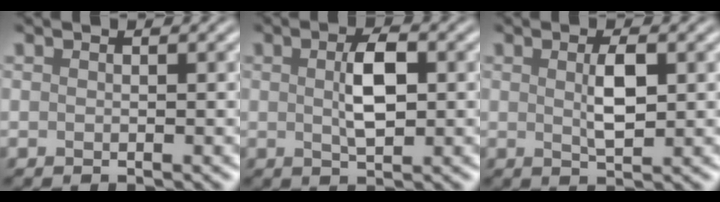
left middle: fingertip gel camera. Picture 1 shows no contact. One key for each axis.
{"total": 3.7, "fx": 0.4, "fy": 1.5, "fz": 3.3, "tx": -0.069, "ty": 0.002, "tz": 0.007}
{"total": 2.8, "fx": 0.5, "fy": 0.9, "fz": 2.6, "tx": -0.054, "ty": -0.001, "tz": 0.011}